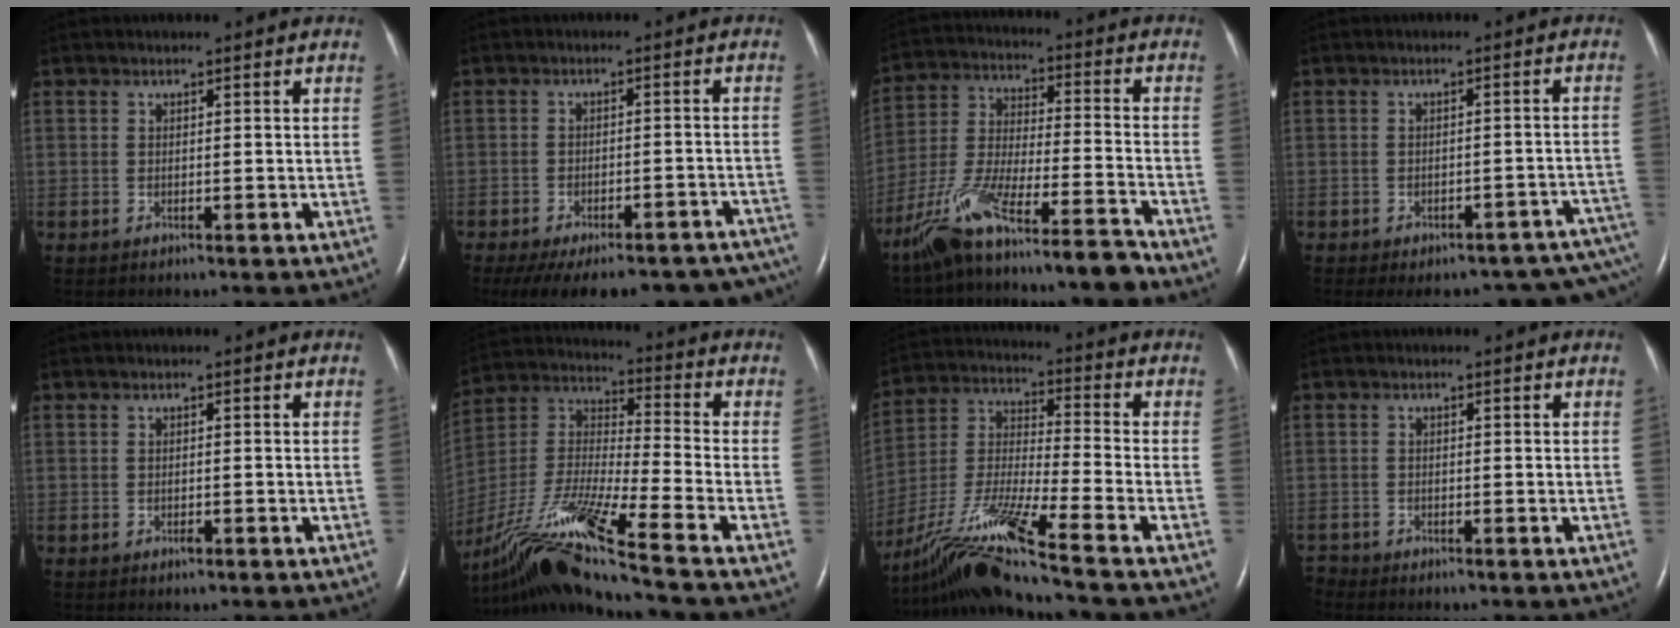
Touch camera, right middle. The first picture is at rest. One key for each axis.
{"total": 24.6, "fx": -20.2, "fy": 9.1, "fz": 10.7, "tx": -0.143, "ty": -0.006, "tz": -0.244}
{"total": 14.7, "fx": -12.2, "fy": 0.9, "fz": 8.1, "tx": -0.167, "ty": -0.008, "tz": -0.219}
{"total": 16.9, "fx": -13.8, "fy": 6.2, "fz": 7.6, "tx": -0.057, "ty": 0.034, "tz": -0.146}
{"total": 0.6, "fx": -0.4, "fy": 0.2, "fz": 0.4, "tx": -0.010, "ty": -0.001, "tz": -0.004}
{"total": 21.0, "fx": -15.1, "fy": -0.6, "fz": 14.5, "tx": -0.325, "ty": -0.034, "tz": -0.284}
{"total": 18.0, "fx": -13.6, "fy": -1.4, "fz": 11.8, "tx": -0.272, "ty": -0.031, "tz": -0.258}
{"total": 1.1, "fx": -1.0, "fy": 0.0, "fz": -0.2, "tx": 0.004, "ty": -0.006, "tz": -0.020}